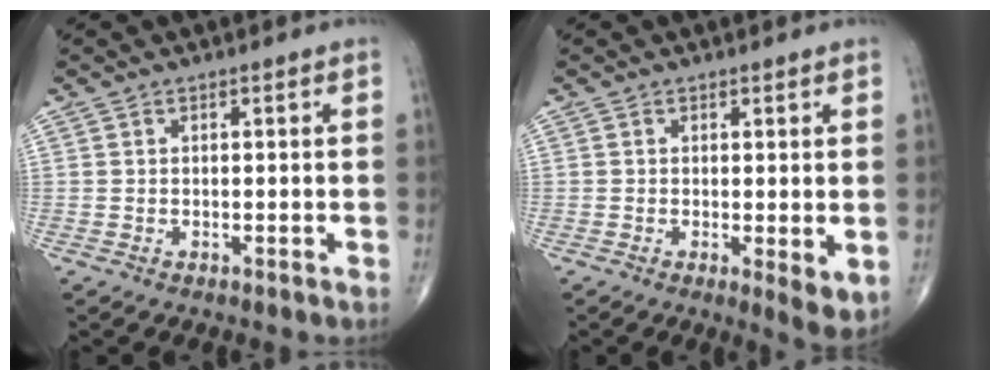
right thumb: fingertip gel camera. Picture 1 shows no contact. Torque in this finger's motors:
{"motor_torque": [-0.49, 0.18, 0.08, -0.04, -0.04]}